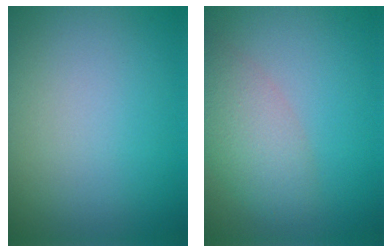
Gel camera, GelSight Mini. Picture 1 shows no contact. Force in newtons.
{"total": 4.2, "press": 4.2, "slide": 0.4}